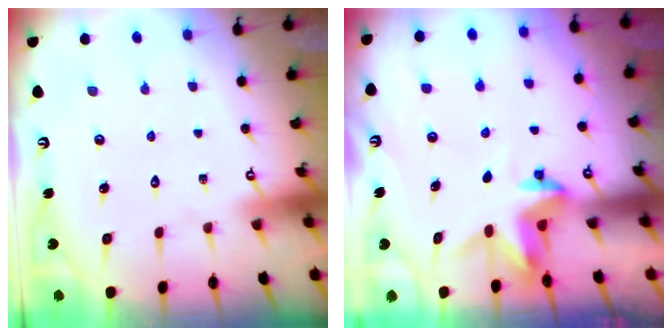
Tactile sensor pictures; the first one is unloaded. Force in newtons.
{"total": 3.2, "press": 3.2, "slide": 0.1}